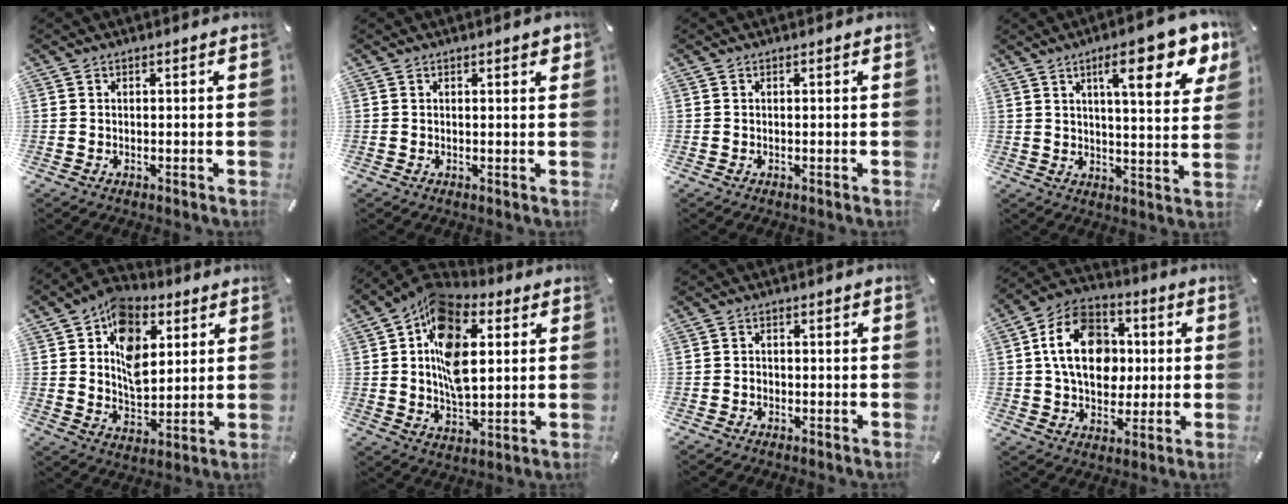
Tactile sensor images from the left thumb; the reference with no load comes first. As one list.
[{"total": 1.2, "force": [0.7, 0.2, 0.9], "torque": [-0.020, 0.001, 0.011]}, {"total": 0.0}, {"total": 15.8, "force": [8.0, 4.5, 12.9], "torque": [-0.187, -0.031, 0.120]}, {"total": 13.2, "force": [4.5, 9.4, 8.1], "torque": [-0.131, -0.008, 0.086]}, {"total": 16.7, "force": [4.1, 10.3, 12.5], "torque": [-0.234, -0.009, 0.072]}, {"total": 1.4, "force": [-0.5, 1.1, 0.7], "torque": [-0.014, 0.004, -0.012]}, {"total": 16.5, "force": [1.7, 12.6, 10.5], "torque": [-0.186, 0.012, 0.027]}]